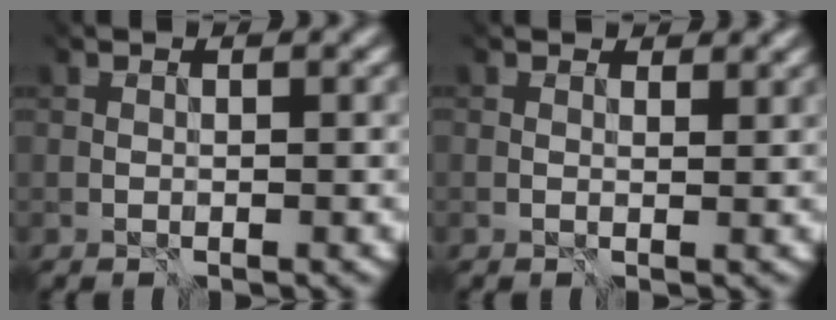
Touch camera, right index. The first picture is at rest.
{"total": 1.7, "force": [1.5, 0.3, 0.6], "torque": [-0.004, 0.000, 0.020]}